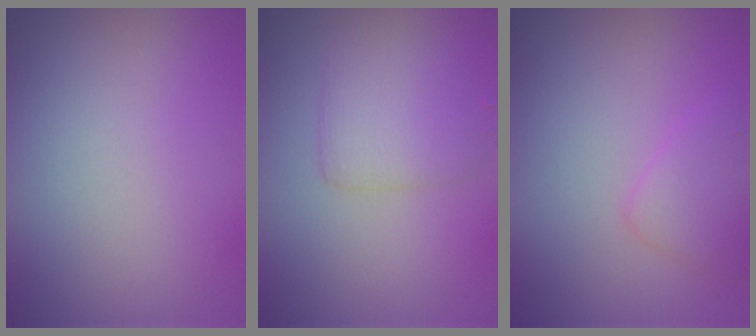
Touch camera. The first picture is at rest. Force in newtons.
{"total": 3.2, "press": 3.2, "slide": 0.1}
{"total": 2.0, "press": 2.0, "slide": 0.1}